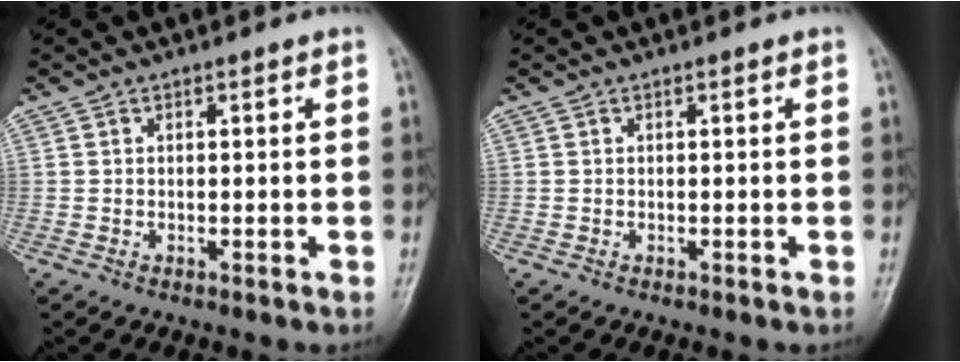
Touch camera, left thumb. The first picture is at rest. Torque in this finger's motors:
{"motor_torque": [0.01, 0.01, -0.01, 0.00, 0.00]}